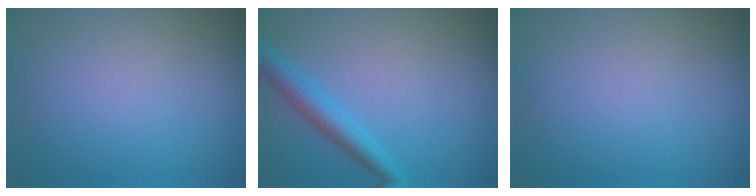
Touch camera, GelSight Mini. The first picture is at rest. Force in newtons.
{"total": 3.1, "press": 3.1, "slide": 0.1}
{"total": 0.0}